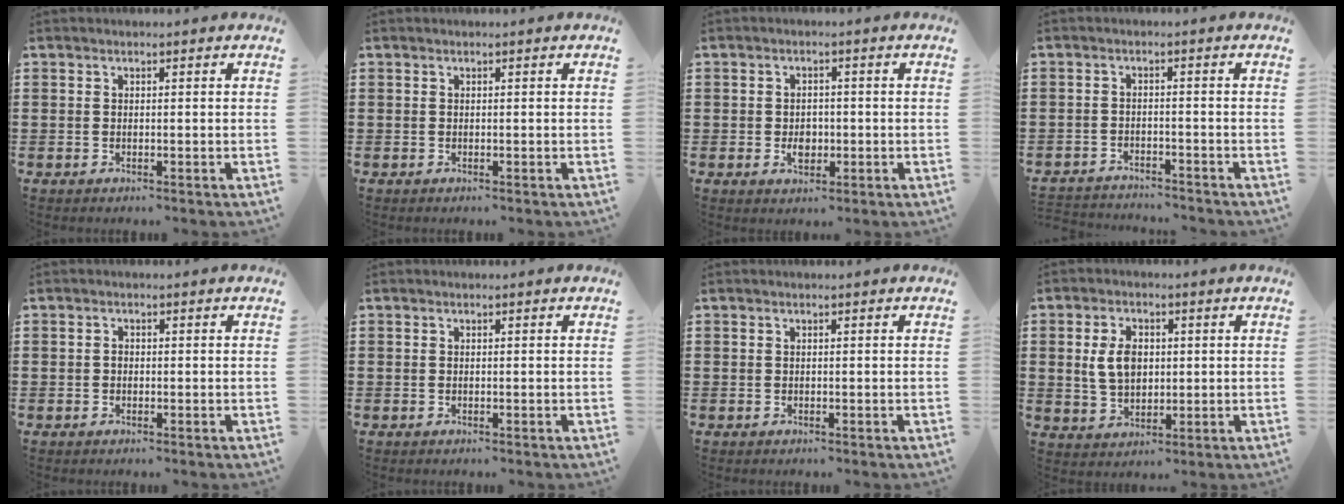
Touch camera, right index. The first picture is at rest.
{"total": 0.0}
{"total": 2.7, "force": [-0.5, 2.0, 1.8], "torque": [-0.030, 0.000, -0.013]}
{"total": 2.6, "force": [-2.6, 0.1, -0.2], "torque": [-0.005, -0.002, -0.056]}
{"total": 0.8, "force": [-0.3, 0.5, 0.5], "torque": [-0.013, -0.001, -0.004]}
{"total": 0.0}
{"total": 0.0}
{"total": 5.8, "force": [0.7, 3.8, 4.4], "torque": [-0.100, 0.005, 0.005]}